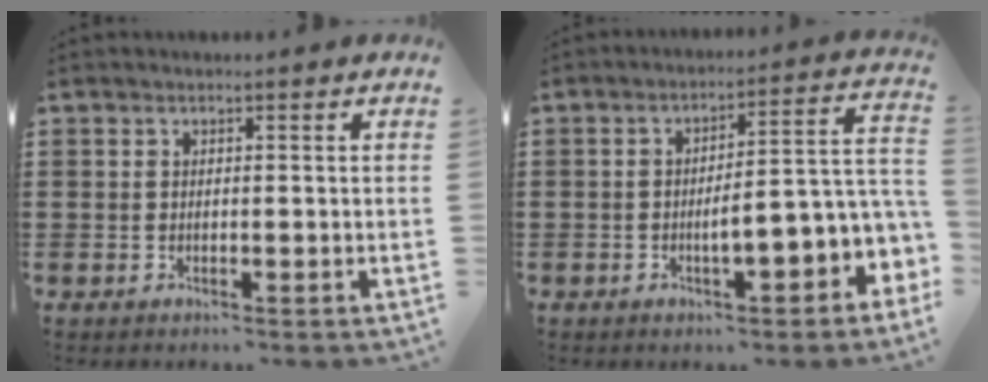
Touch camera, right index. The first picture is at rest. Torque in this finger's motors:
{"motor_torque": [2.14, 0.00, 0.66, 0.10]}